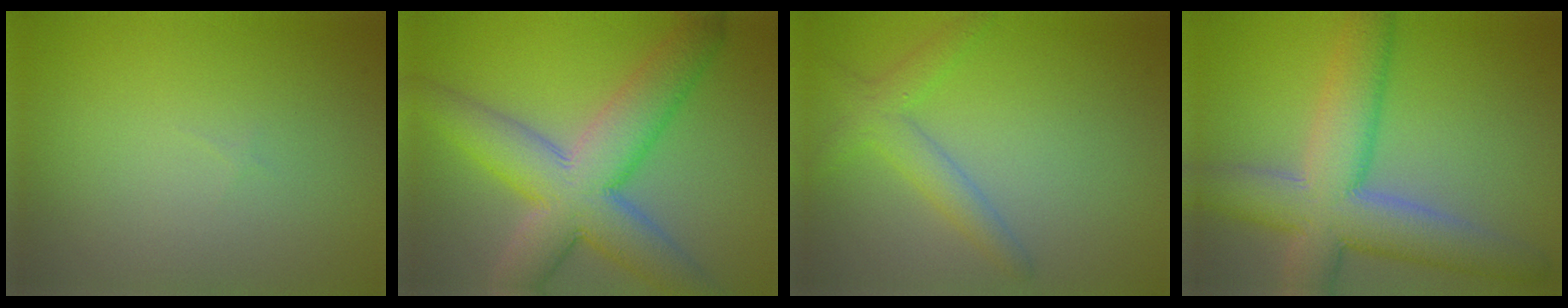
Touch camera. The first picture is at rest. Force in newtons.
{"total": 9.7, "press": 9.7, "slide": 0.2}
{"total": 2.9, "press": 2.9, "slide": 0.1}
{"total": 9.5, "press": 9.5, "slide": 0.8}